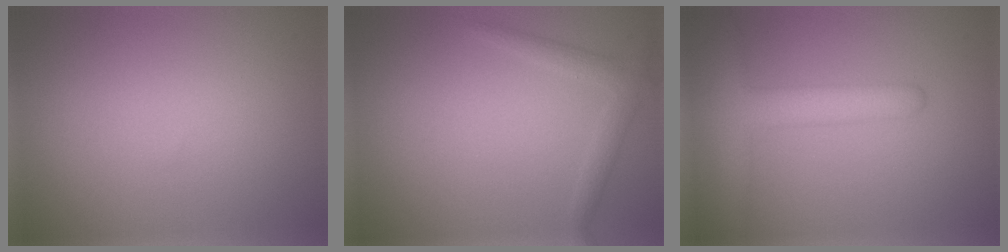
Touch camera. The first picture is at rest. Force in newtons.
{"total": 1.8, "press": 1.7, "slide": 0.1}
{"total": 4.6, "press": 4.6, "slide": 0.2}